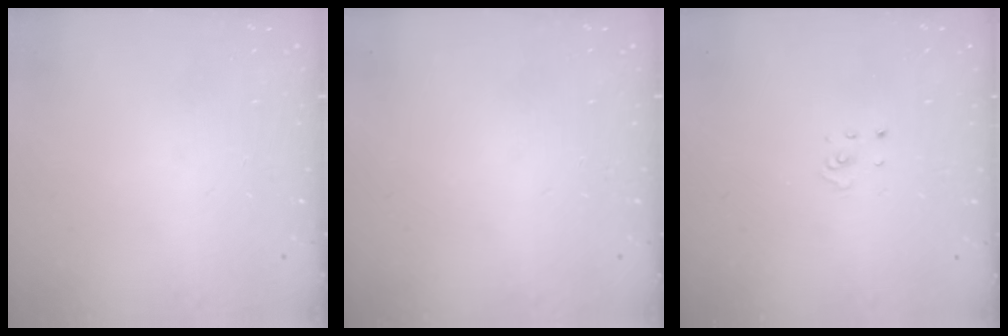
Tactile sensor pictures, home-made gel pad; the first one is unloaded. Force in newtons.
{"total": 0.0}
{"total": 1.1, "press": 1.1, "slide": 0.1}